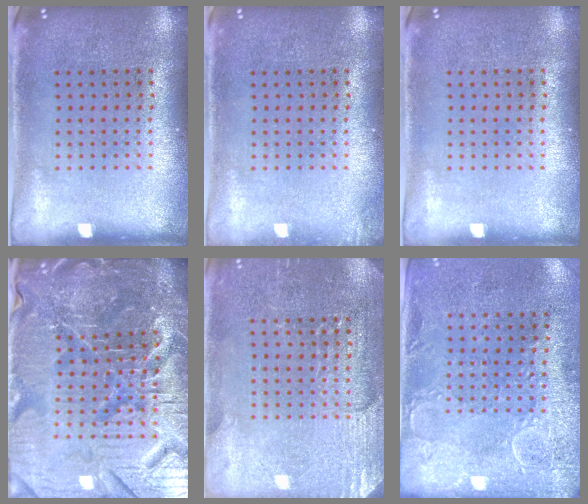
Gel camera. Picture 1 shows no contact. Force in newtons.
{"total": 0.7, "press": 0.7, "slide": 0.1}
{"total": 0.0}
{"total": 6.8, "press": 6.1, "slide": 3.0}
{"total": 2.9, "press": 2.9, "slide": 0.2}
{"total": 2.9, "press": 2.3, "slide": 1.7}